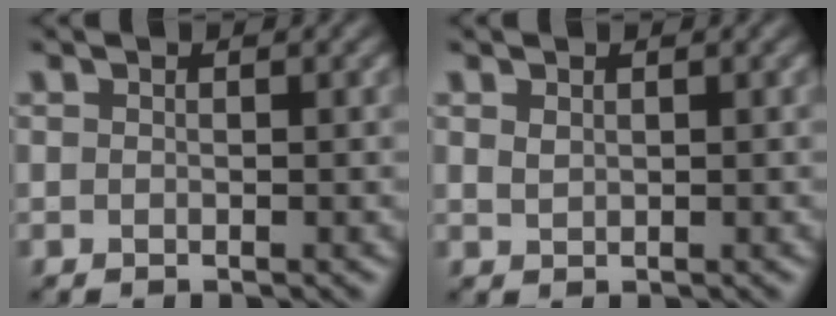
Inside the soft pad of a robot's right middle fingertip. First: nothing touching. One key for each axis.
{"total": 0.8, "fx": 0.5, "fy": 0.4, "fz": 0.4, "tx": -0.014, "ty": -0.001, "tz": 0.012}